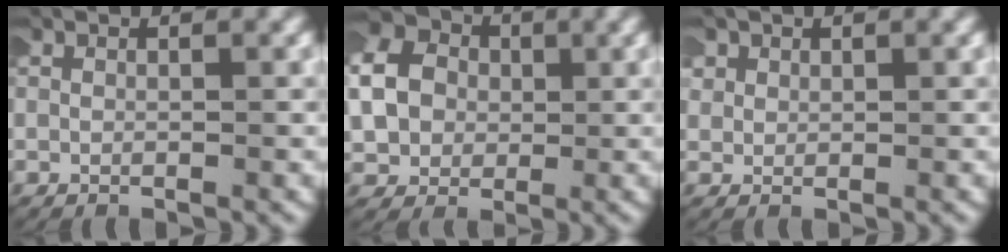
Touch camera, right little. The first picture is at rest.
{"total": 9.6, "force": [2.1, 8.3, 4.4], "torque": [-0.117, 0.009, 0.018]}
{"total": 1.6, "force": [0.7, 1.4, 0.4], "torque": [-0.022, 0.000, 0.011]}